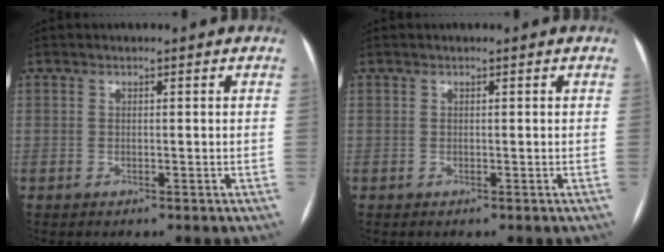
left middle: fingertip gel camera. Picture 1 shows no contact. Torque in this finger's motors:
{"motor_torque": [0.00, 0.00, 0.00, 0.00]}